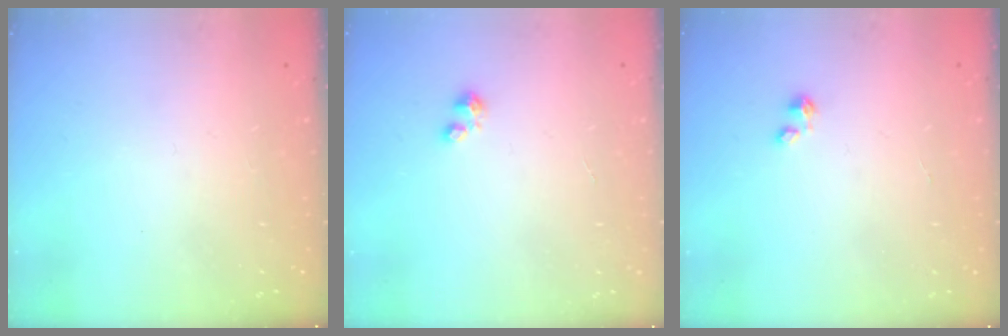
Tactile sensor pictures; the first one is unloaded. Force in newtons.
{"total": 2.3, "press": 2.3, "slide": 0.3}
{"total": 0.0}